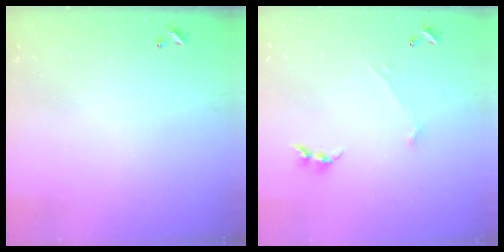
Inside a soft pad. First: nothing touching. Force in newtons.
{"total": 1.1, "press": 1.0, "slide": 0.6}